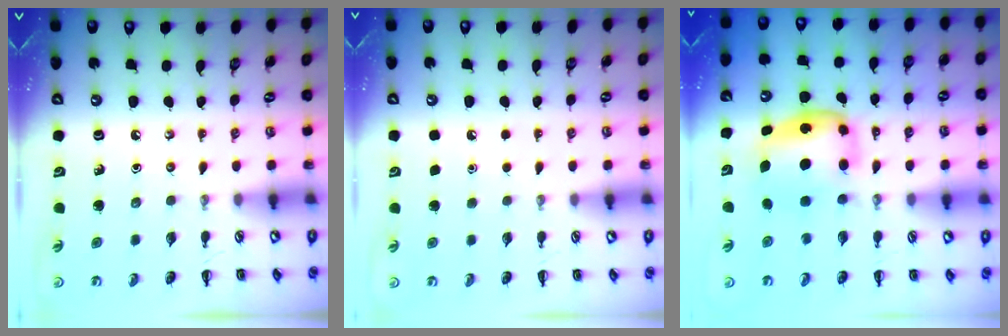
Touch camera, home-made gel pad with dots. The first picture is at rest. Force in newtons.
{"total": 1.5, "press": 1.5, "slide": 0.1}
{"total": 5.9, "press": 5.7, "slide": 1.3}